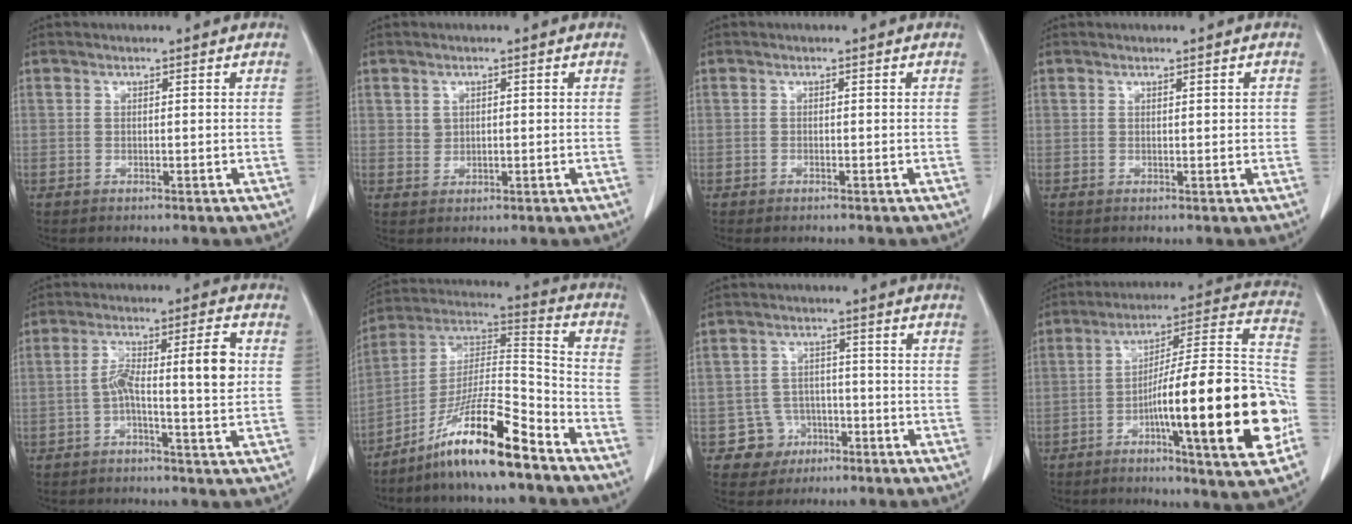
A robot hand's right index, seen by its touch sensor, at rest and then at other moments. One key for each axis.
{"total": 1.7, "fx": 0.5, "fy": 1.5, "fz": 0.6, "tx": -0.009, "ty": -0.001, "tz": 0.011}
{"total": 0.6, "fx": -0.5, "fy": 0.1, "fz": 0.3, "tx": -0.011, "ty": -0.002, "tz": -0.006}
{"total": 1.0, "fx": 0.3, "fy": 0.3, "fz": 0.9, "tx": -0.014, "ty": 0.002, "tz": 0.005}
{"total": 8.9, "fx": -0.1, "fy": 1.1, "fz": 8.8, "tx": -0.149, "ty": 0.024, "tz": -0.005}
{"total": 15.6, "fx": -10.9, "fy": 0.8, "fz": 11.2, "tx": -0.207, "ty": 0.009, "tz": -0.193}
{"total": 5.5, "fx": -2.4, "fy": 4.9, "fz": -0.2, "tx": 0.012, "ty": 0.015, "tz": -0.035}
{"total": 24.0, "fx": -7.0, "fy": 1.6, "fz": 22.9, "tx": -0.294, "ty": 0.008, "tz": -0.107}